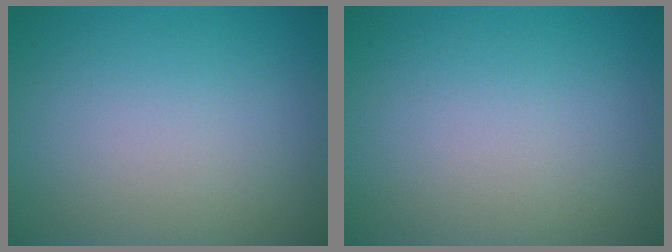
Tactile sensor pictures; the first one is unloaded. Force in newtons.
{"total": 0.0}